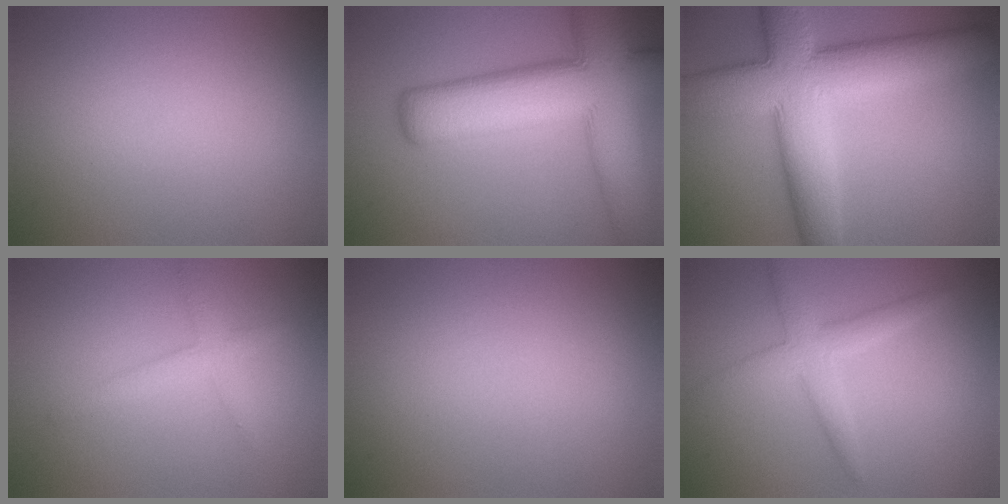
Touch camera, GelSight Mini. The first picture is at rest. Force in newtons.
{"total": 12.9, "press": 12.9, "slide": 0.8}
{"total": 11.1, "press": 11.1, "slide": 0.5}
{"total": 2.0, "press": 2.0, "slide": 0.1}
{"total": 0.0}
{"total": 3.0, "press": 3.0, "slide": 0.1}